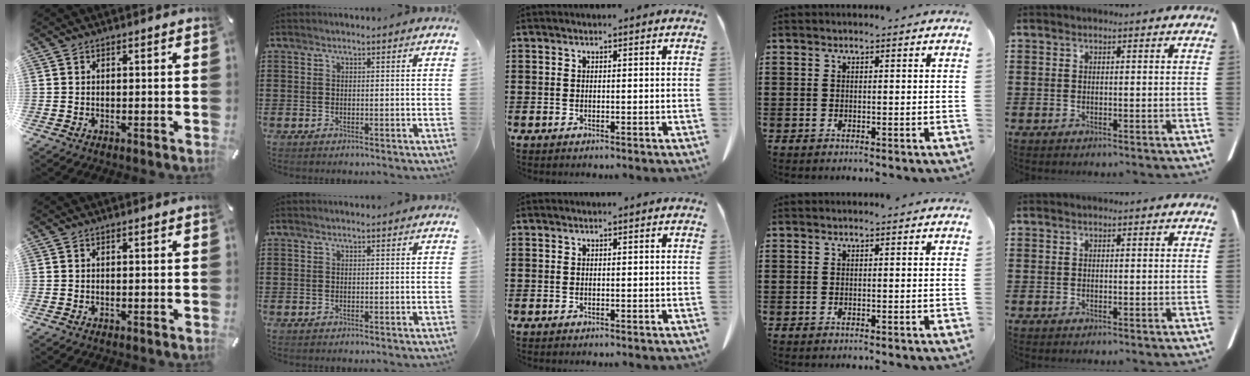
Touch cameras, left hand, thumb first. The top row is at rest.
{}